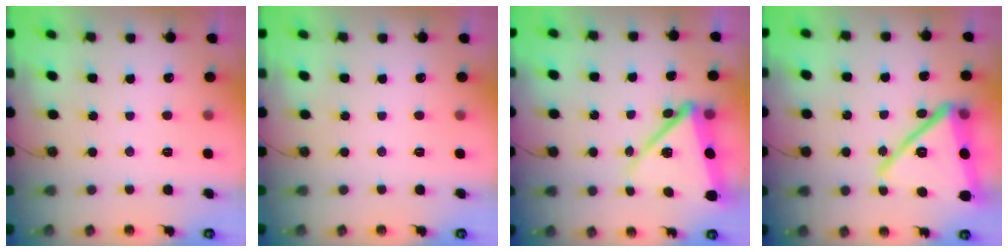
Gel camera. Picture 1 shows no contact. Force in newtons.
{"total": 0.0}
{"total": 14.3, "press": 14.2, "slide": 1.6}
{"total": 20.5, "press": 19.7, "slide": 5.4}